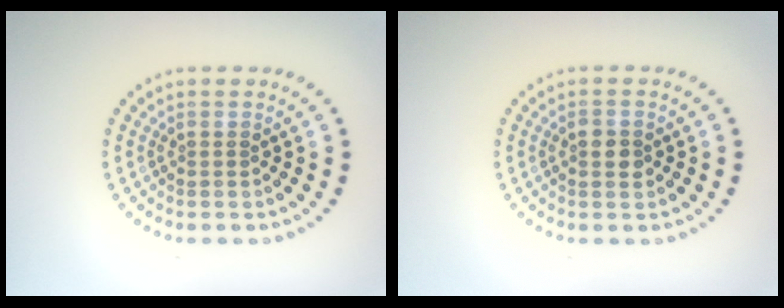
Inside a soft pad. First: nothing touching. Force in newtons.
{"total": 2.2, "press": 2.2, "slide": 0.1}